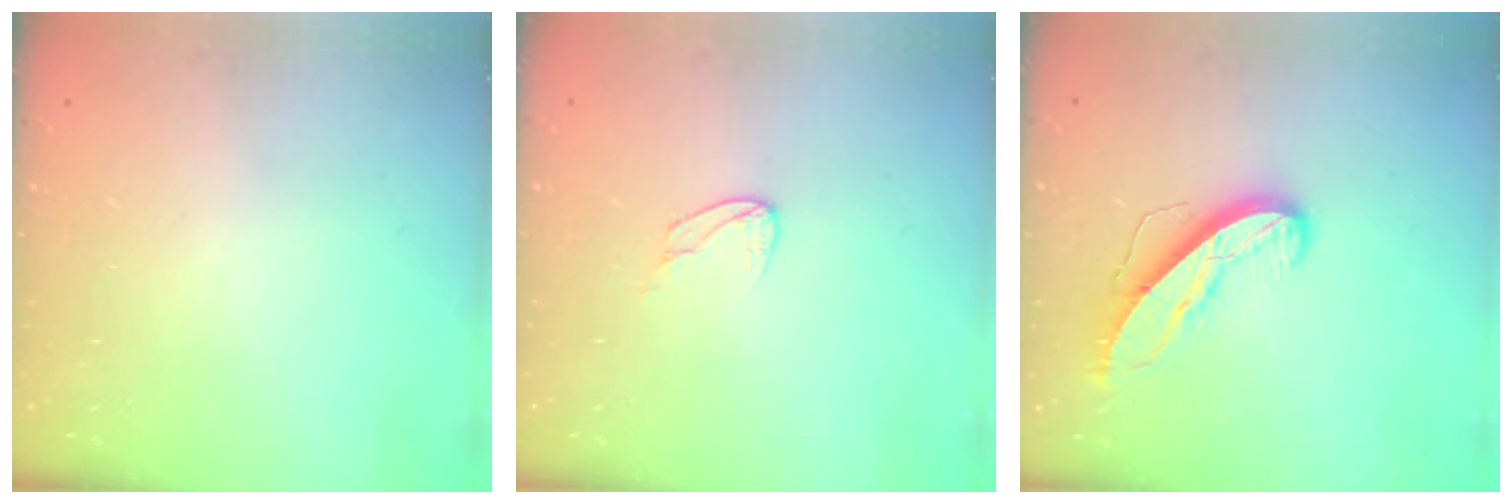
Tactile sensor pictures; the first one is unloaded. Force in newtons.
{"total": 5.6, "press": 5.6, "slide": 0.5}
{"total": 9.7, "press": 9.7, "slide": 0.4}